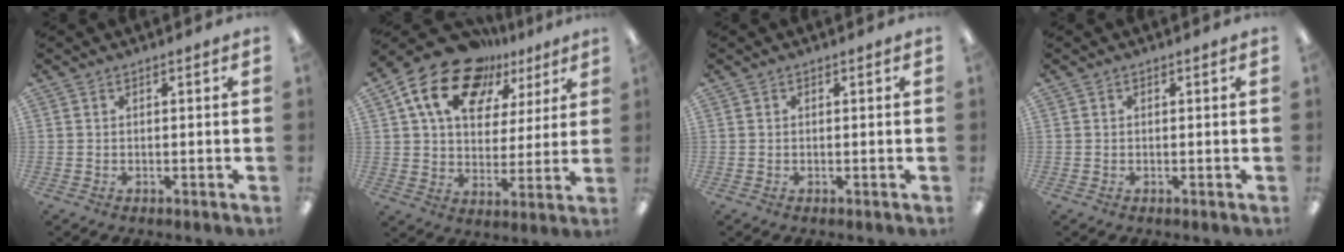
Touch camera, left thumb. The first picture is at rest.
{"total": 18.2, "force": [11.3, 11.0, 9.0], "torque": [-0.166, -0.056, 0.203]}
{"total": 0.0}
{"total": 0.0}